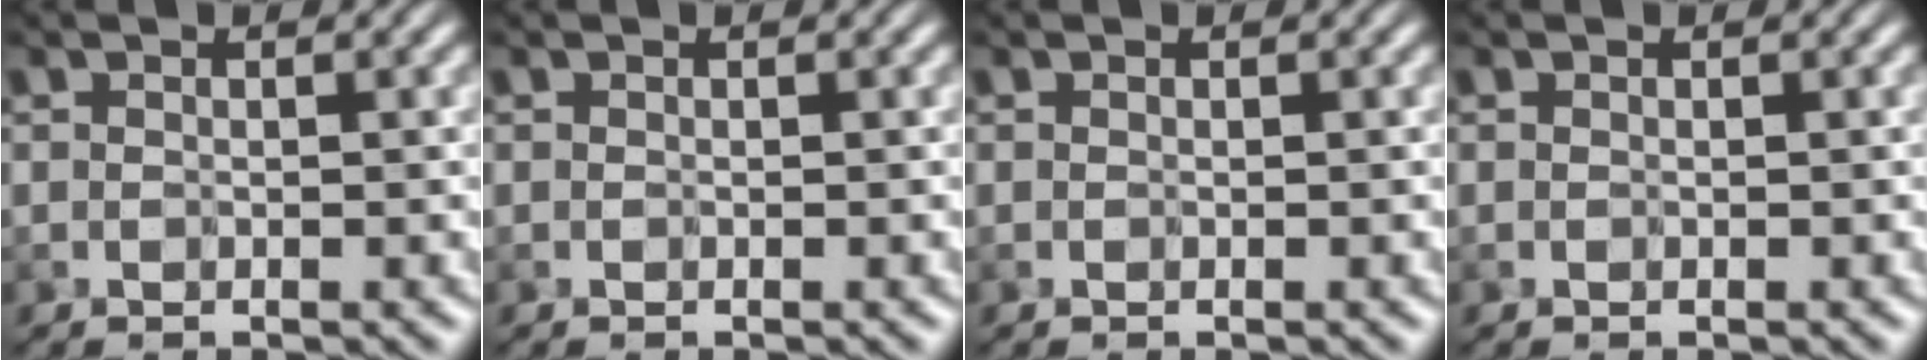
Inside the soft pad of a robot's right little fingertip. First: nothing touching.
{"total": 0.0}
{"total": 0.0}
{"total": 0.0}